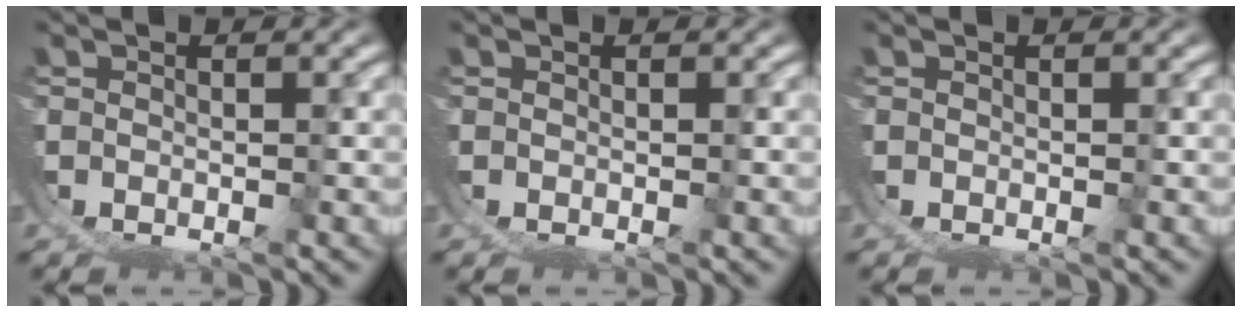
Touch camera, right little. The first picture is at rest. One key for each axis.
{"total": 0.0}
{"total": 0.0}